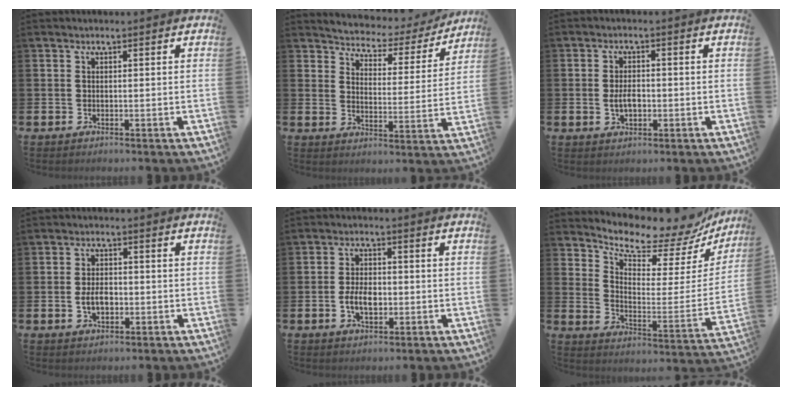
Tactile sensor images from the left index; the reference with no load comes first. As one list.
[{"total": 4.2, "force": [3.9, 1.4, 0.3], "torque": [-0.024, -0.041, 0.059]}, {"total": 3.1, "force": [-0.3, 1.8, 2.5], "torque": [-0.034, 0.000, -0.008]}, {"total": 3.2, "force": [-0.5, 2.0, 2.5], "torque": [-0.026, -0.005, -0.015]}, {"total": 4.2, "force": [-0.7, 2.5, 3.2], "torque": [-0.039, -0.003, -0.018]}, {"total": 8.8, "force": [8.1, 2.8, 2.2], "torque": [-0.065, -0.075, 0.132]}]